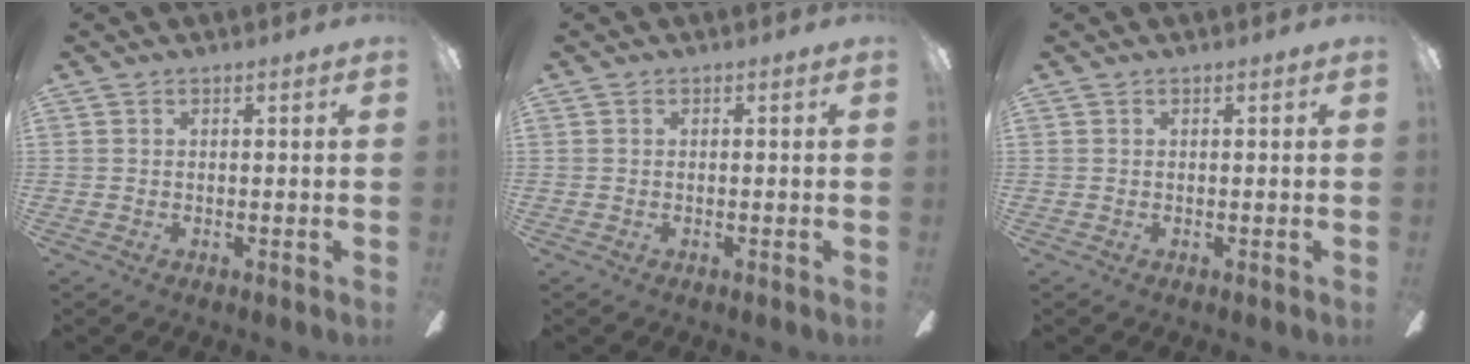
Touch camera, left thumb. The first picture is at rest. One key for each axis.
{"total": 0.0}
{"total": 0.0}